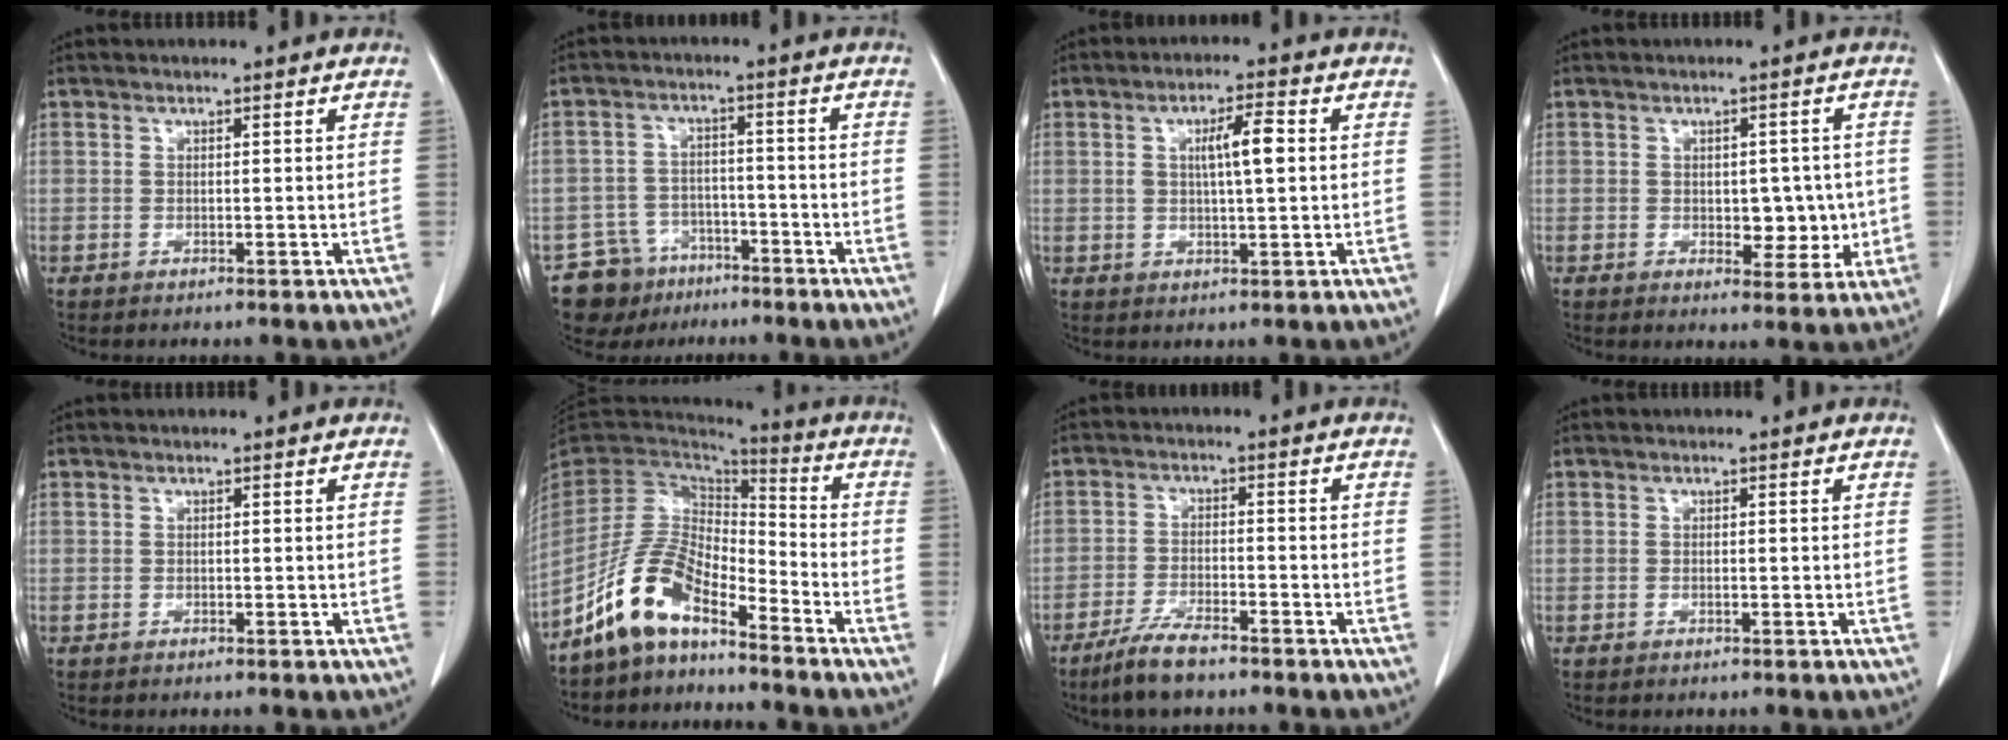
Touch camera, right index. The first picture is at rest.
{"total": 7.5, "force": [-5.2, 5.4, 0.2], "torque": [-0.002, 0.020, -0.082]}
{"total": 5.7, "force": [1.1, 0.9, 5.5], "torque": [-0.095, 0.005, 0.019]}
{"total": 5.6, "force": [-0.4, 3.4, 4.5], "torque": [-0.043, 0.004, 0.004]}
{"total": 0.0}
{"total": 10.5, "force": [-7.7, 3.8, 6.0], "torque": [-0.132, 0.022, -0.152]}
{"total": 6.2, "force": [-4.8, 1.1, 3.7], "torque": [-0.079, -0.012, -0.089]}
{"total": 0.0}